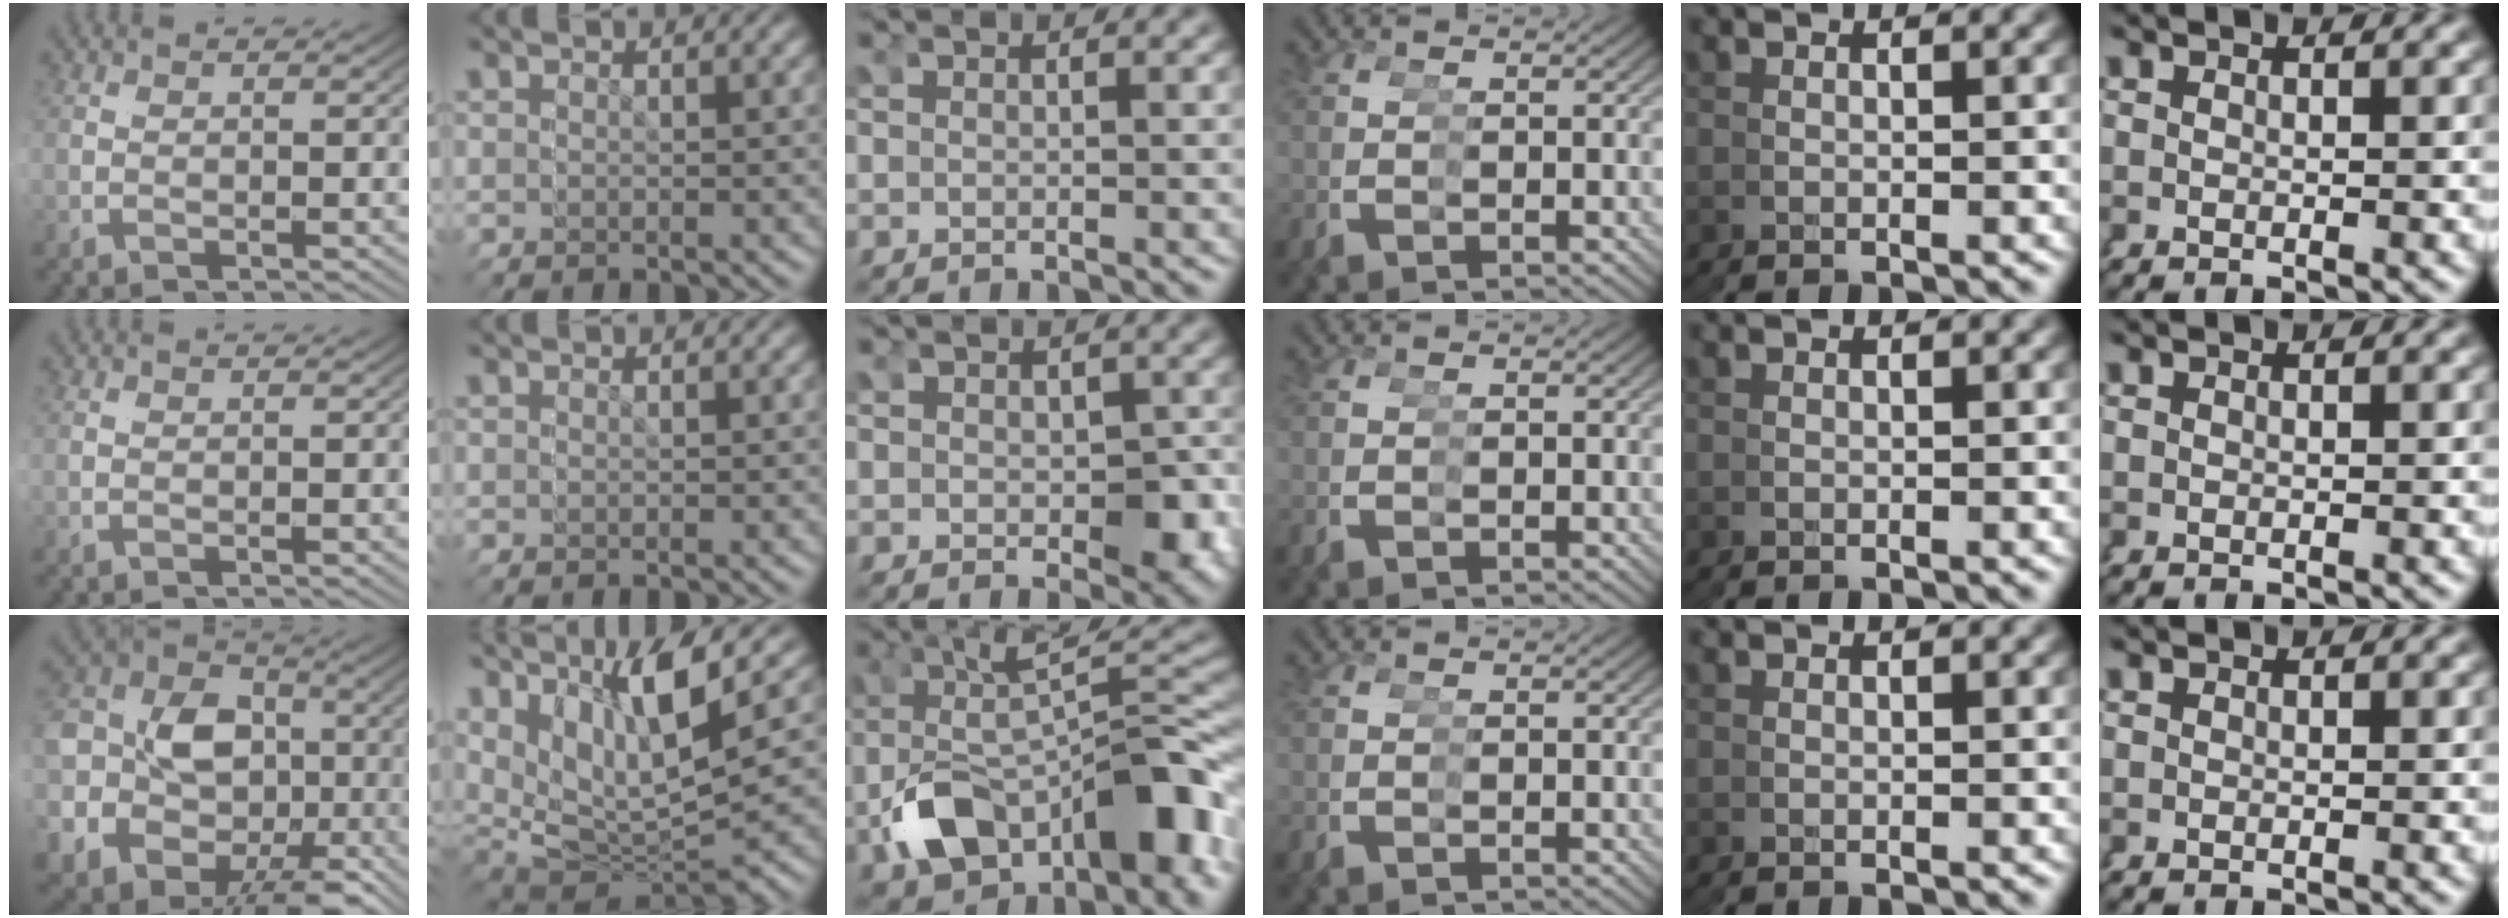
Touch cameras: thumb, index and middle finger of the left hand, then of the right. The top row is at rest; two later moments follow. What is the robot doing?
{"motion": "grasp_and_lifting", "object": "stress ball aka squeeze ball"}